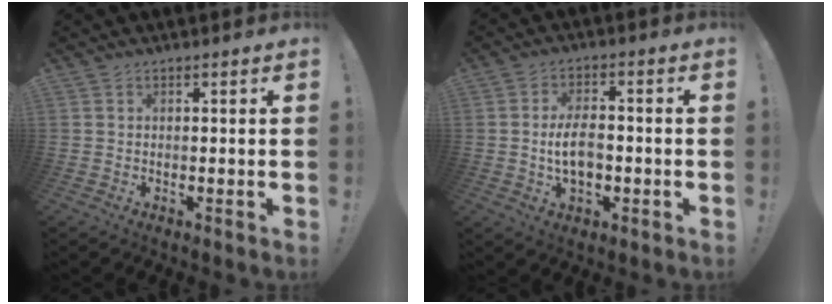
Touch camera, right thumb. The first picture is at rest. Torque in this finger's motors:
{"motor_torque": [-0.06, 0.33, 0.31, -0.22, 0.11]}